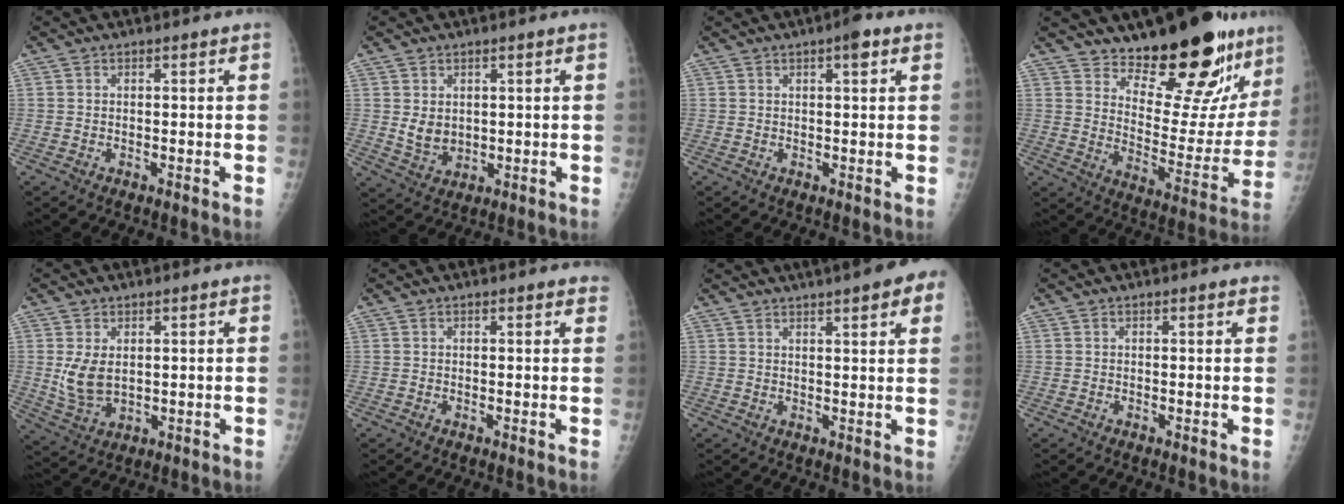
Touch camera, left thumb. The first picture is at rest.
{"total": 4.4, "force": [1.0, 3.4, 2.7], "torque": [-0.033, -0.016, 0.031]}
{"total": 3.1, "force": [1.6, 0.9, 2.5], "torque": [-0.031, -0.001, 0.018]}
{"total": 21.8, "force": [17.2, 6.8, 11.5], "torque": [-0.120, -0.132, 0.245]}
{"total": 6.3, "force": [1.2, 4.0, 4.7], "torque": [-0.084, -0.014, 0.035]}
{"total": 1.8, "force": [1.4, 0.7, 0.9], "torque": [0.002, 0.001, 0.013]}
{"total": 12.0, "force": [7.5, 2.5, 9.0], "torque": [-0.107, 0.003, 0.089]}
{"total": 1.3, "force": [1.0, 0.3, 0.7], "torque": [-0.006, 0.001, 0.012]}